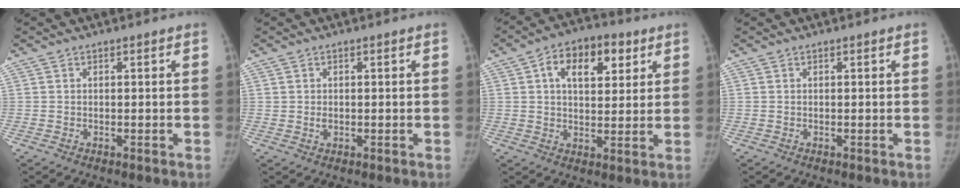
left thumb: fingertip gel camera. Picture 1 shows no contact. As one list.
[{"total": 1.2, "force": [0.0, 0.9, 0.9], "torque": [-0.011, 0.000, 0.003]}, {"total": 11.6, "force": [4.4, 6.6, 8.4], "torque": [-0.101, 0.001, 0.064]}, {"total": 0.0}]